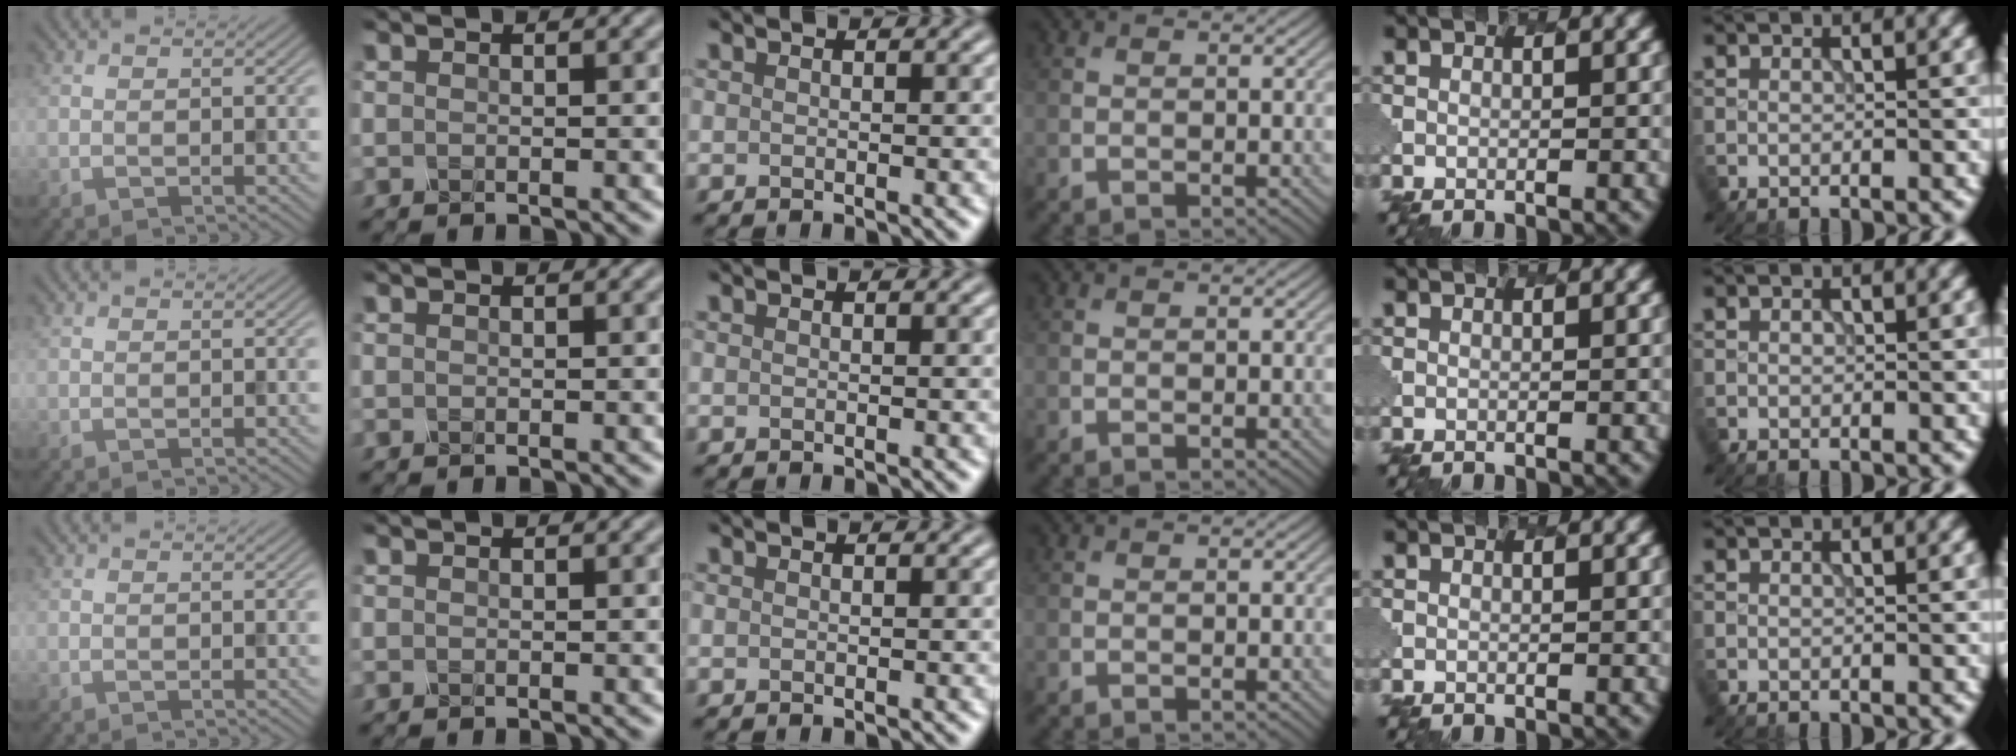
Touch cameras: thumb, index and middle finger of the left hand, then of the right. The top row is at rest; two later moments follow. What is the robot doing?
{"motion": "dispense", "object": "dispenser bottle"}